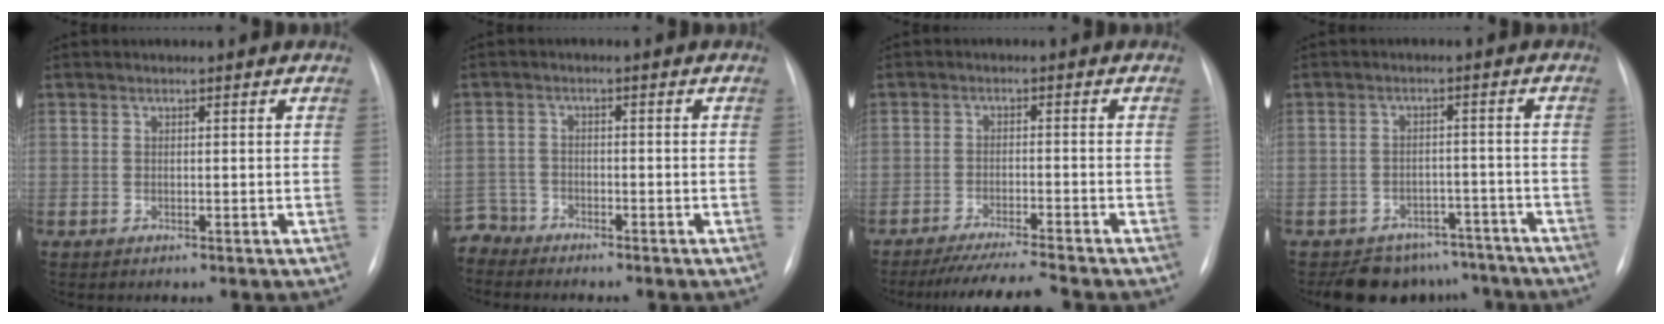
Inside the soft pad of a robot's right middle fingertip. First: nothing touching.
{"total": 3.7, "force": [-3.5, 0.7, -1.1], "torque": [0.027, -0.007, -0.067]}
{"total": 8.3, "force": [-7.6, -1.3, 3.3], "torque": [-0.042, -0.021, -0.124]}
{"total": 8.6, "force": [-7.3, 4.5, 0.4], "torque": [0.015, 0.023, -0.095]}